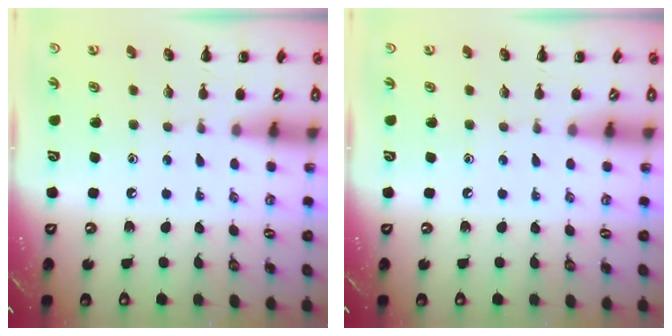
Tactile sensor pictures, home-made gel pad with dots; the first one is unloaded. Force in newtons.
{"total": 0.0}